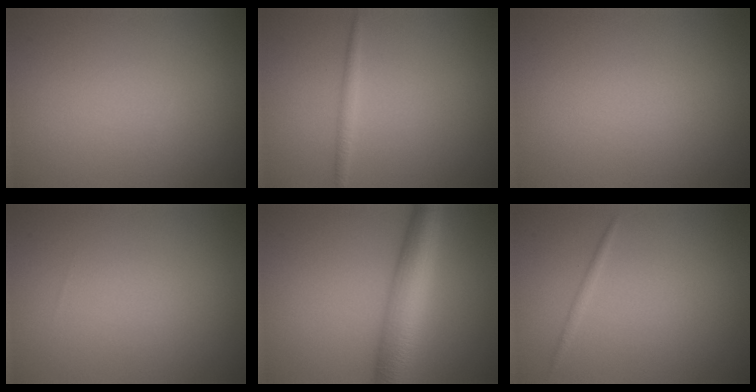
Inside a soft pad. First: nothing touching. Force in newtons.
{"total": 1.1, "press": 1.1, "slide": 0.1}
{"total": 0.0}
{"total": 0.0}
{"total": 7.2, "press": 7.2, "slide": 0.1}
{"total": 0.7, "press": 0.7, "slide": 0.1}